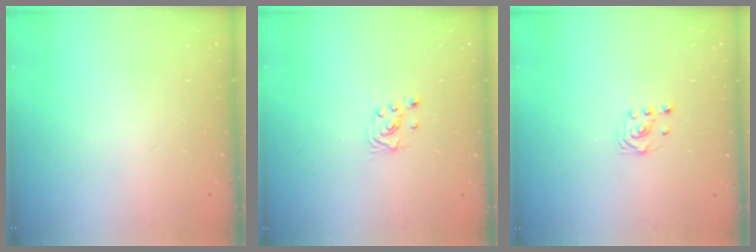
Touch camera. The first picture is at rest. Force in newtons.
{"total": 1.7, "press": 1.6, "slide": 0.1}
{"total": 2.9, "press": 2.6, "slide": 1.4}